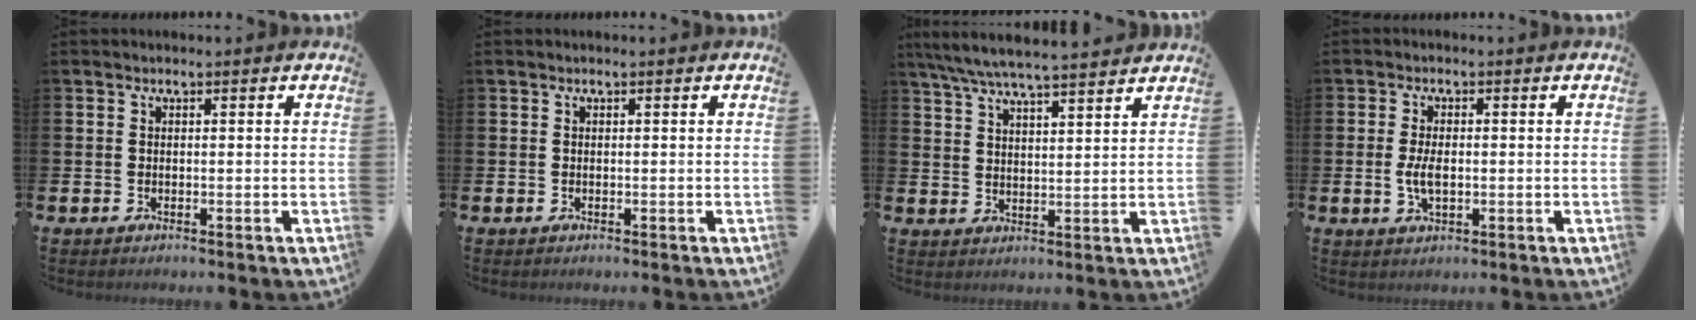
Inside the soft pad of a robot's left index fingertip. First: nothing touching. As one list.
[{"total": 0.0}, {"total": 6.7, "force": [6.3, 0.3, 2.2], "torque": [-0.057, -0.032, 0.111]}, {"total": 3.4, "force": [-0.2, 1.6, 2.9], "torque": [-0.040, -0.002, -0.008]}]